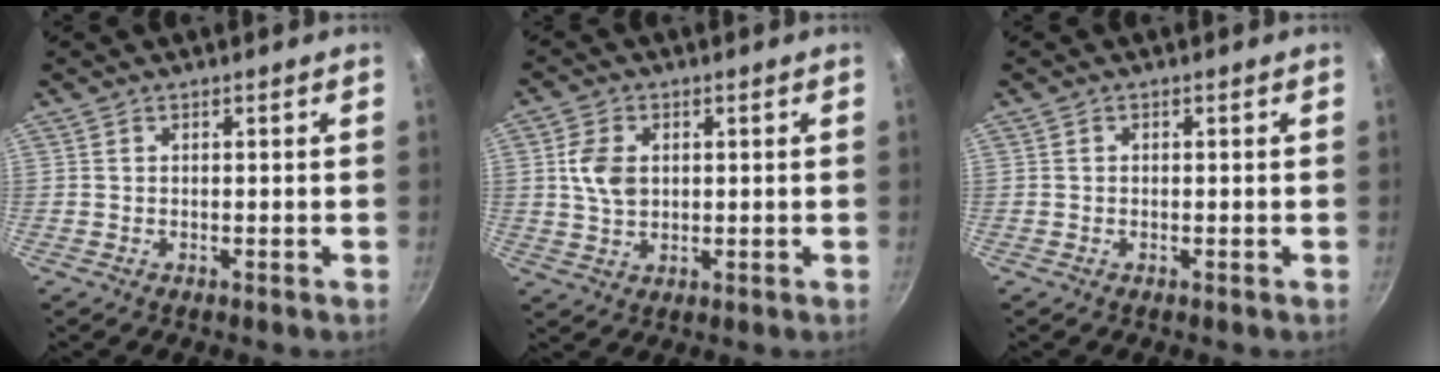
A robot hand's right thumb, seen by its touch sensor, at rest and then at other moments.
{"total": 6.5, "force": [1.2, 4.7, 4.4], "torque": [-0.075, -0.001, 0.022]}
{"total": 0.5, "force": [0.0, 0.5, 0.2], "torque": [-0.002, 0.004, 0.000]}